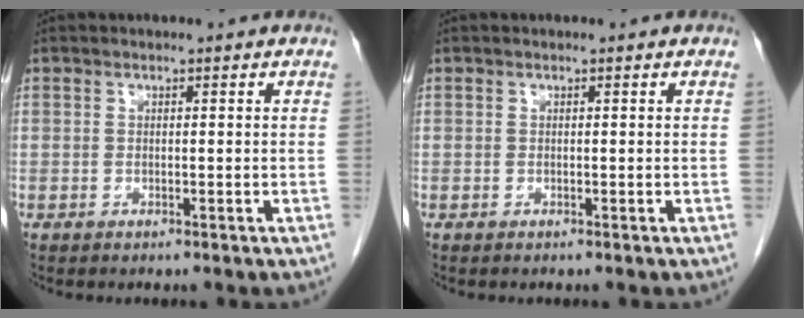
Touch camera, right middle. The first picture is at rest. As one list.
[{"total": 0.0}]